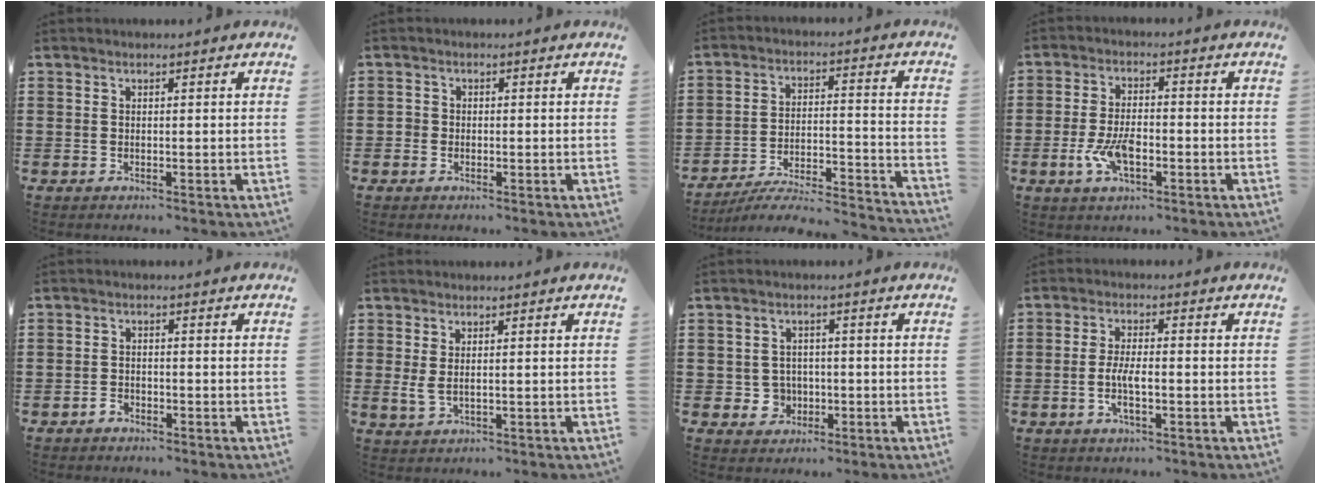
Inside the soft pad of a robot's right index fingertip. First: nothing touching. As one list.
[{"total": 1.1, "force": [-0.4, 1.0, 0.3], "torque": [-0.008, 0.004, -0.010]}, {"total": 5.1, "force": [-4.7, 0.5, 2.0], "torque": [-0.040, -0.013, -0.094]}, {"total": 6.1, "force": [-1.9, 2.8, 5.0], "torque": [-0.111, 0.001, -0.038]}, {"total": 1.4, "force": [-1.2, 0.5, 0.3], "torque": [-0.009, 0.000, -0.025]}, {"total": 2.1, "force": [0.7, 0.8, 1.9], "torque": [-0.054, -0.005, 0.008]}, {"total": 3.6, "force": [-0.7, 3.3, 1.2], "torque": [-0.033, 0.005, -0.014]}, {"total": 4.6, "force": [-1.2, 1.5, 4.2], "torque": [-0.093, -0.002, -0.027]}]